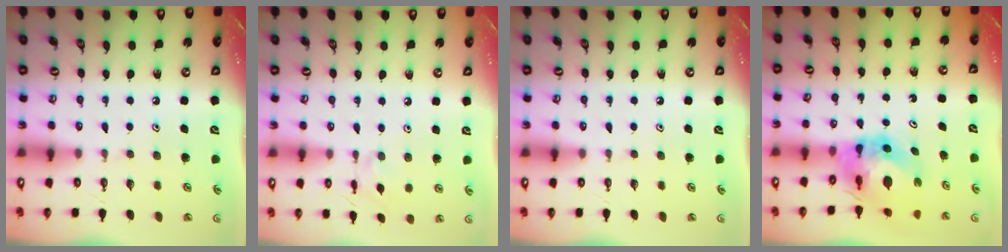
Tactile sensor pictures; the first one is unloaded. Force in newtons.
{"total": 1.6, "press": 1.6, "slide": 0.2}
{"total": 0.0}
{"total": 9.0, "press": 9.0, "slide": 0.9}